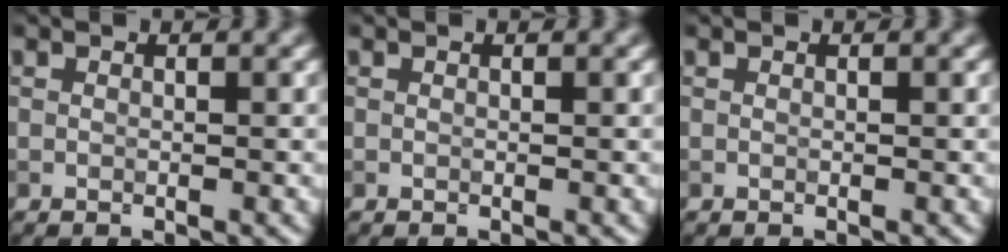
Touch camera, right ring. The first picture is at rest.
{"total": 0.0}
{"total": 0.0}